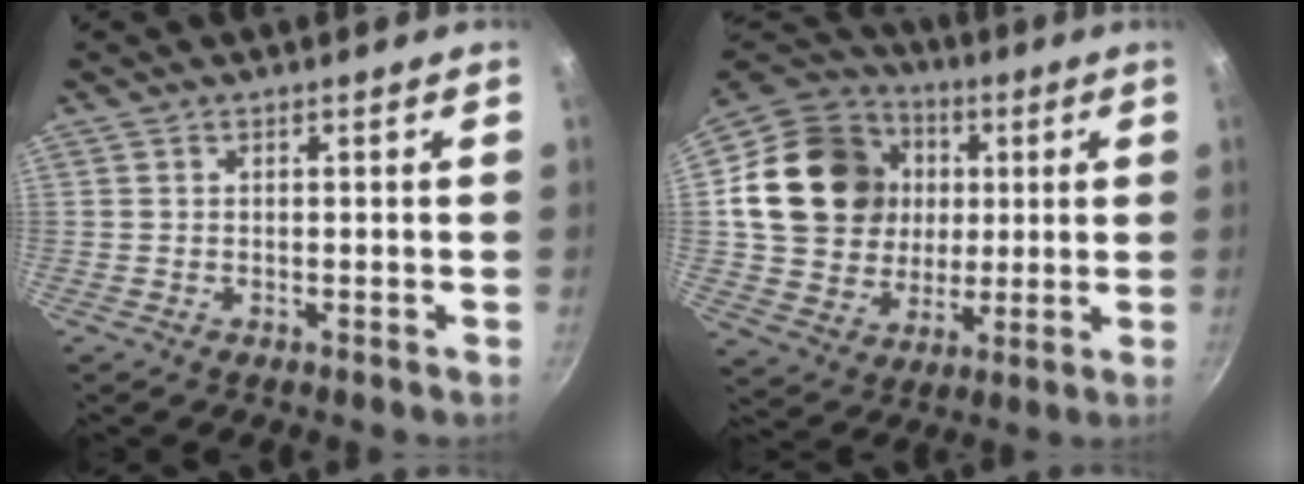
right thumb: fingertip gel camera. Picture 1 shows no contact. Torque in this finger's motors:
{"motor_torque": [1.21, 3.77, 0.98, -0.49, 0.15]}